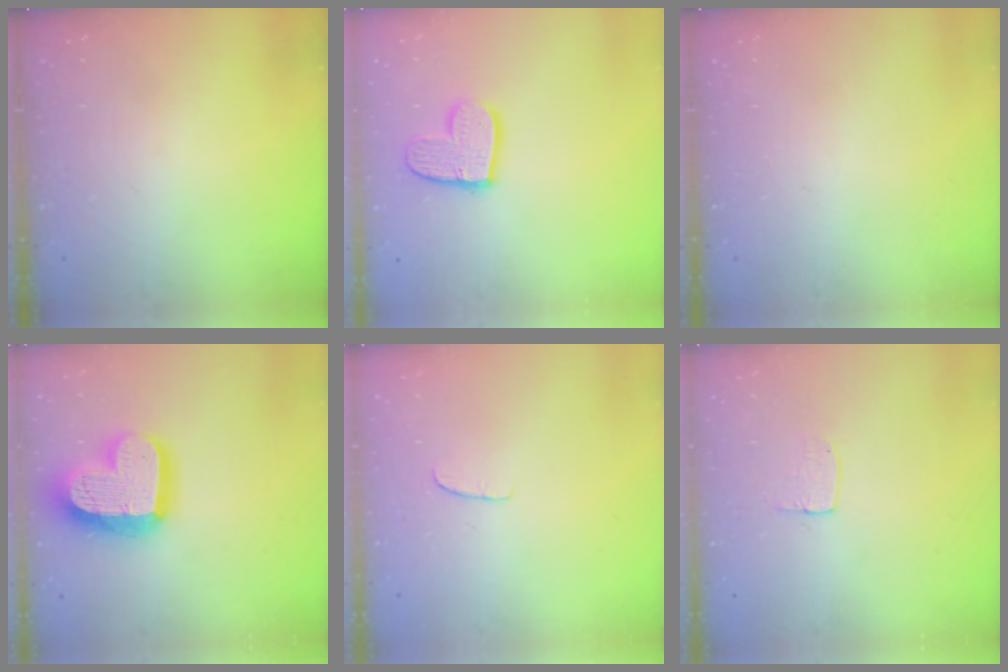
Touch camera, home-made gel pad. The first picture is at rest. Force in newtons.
{"total": 11.5, "press": 11.4, "slide": 0.9}
{"total": 0.0}
{"total": 19.5, "press": 19.4, "slide": 1.7}
{"total": 4.7, "press": 4.7, "slide": 0.3}
{"total": 3.8, "press": 3.8, "slide": 0.2}